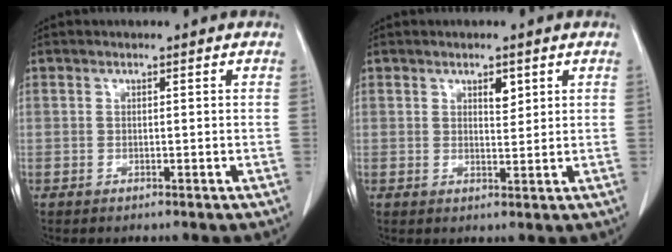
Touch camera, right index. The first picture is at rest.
{"total": 2.3, "force": [1.2, 0.9, 1.7], "torque": [-0.025, -0.005, 0.021]}